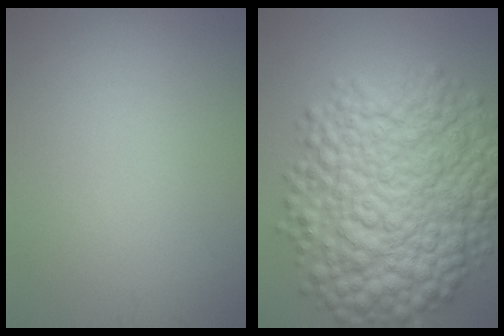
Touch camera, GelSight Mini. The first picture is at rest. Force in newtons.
{"total": 12.5, "press": 12.5, "slide": 0.1}